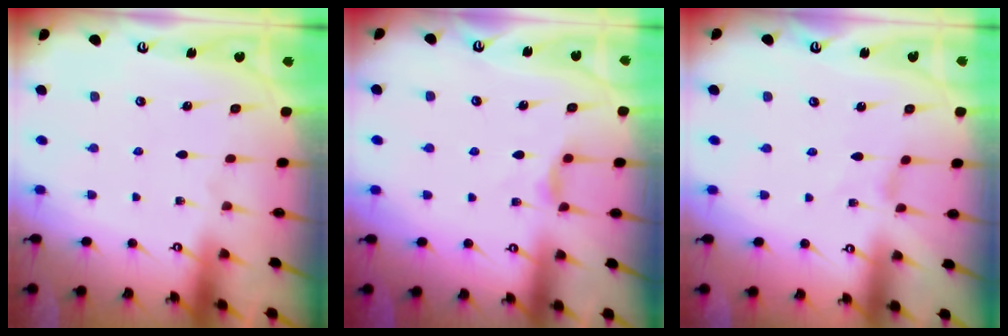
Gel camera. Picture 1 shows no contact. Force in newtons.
{"total": 5.6, "press": 5.5, "slide": 0.7}
{"total": 0.5, "press": 0.5, "slide": 0.2}